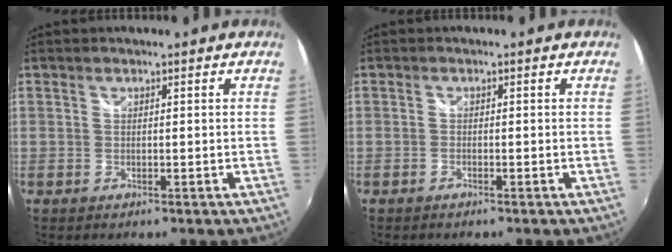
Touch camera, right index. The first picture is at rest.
{"total": 0.5, "force": [-0.5, 0.2, 0.2], "torque": [-0.008, -0.002, -0.013]}